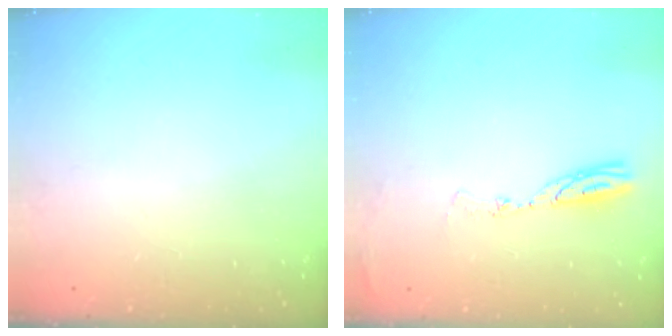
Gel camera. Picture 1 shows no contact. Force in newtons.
{"total": 5.9, "press": 5.8, "slide": 0.7}